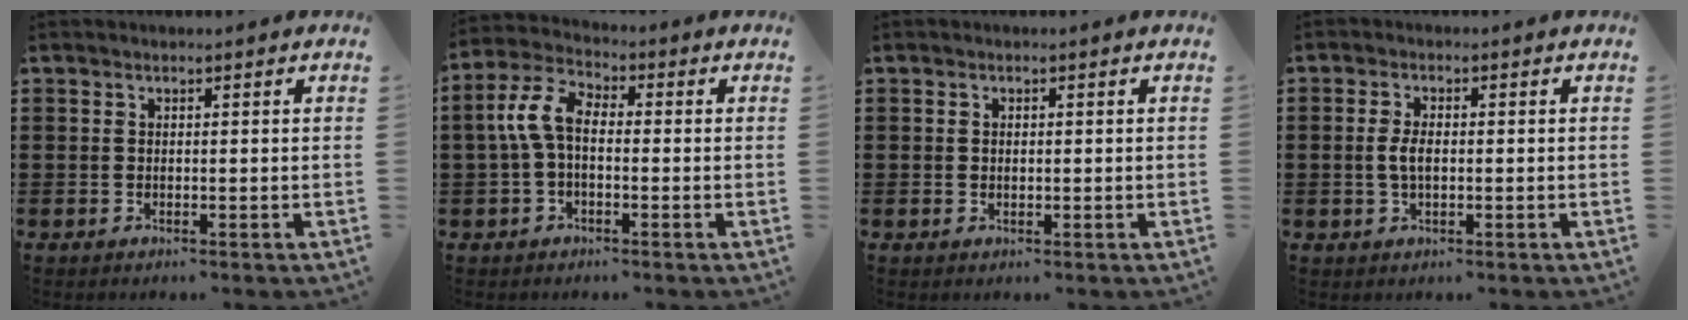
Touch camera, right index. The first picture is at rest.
{"total": 6.7, "force": [-0.2, 3.6, 5.6], "torque": [-0.141, 0.000, -0.014]}
{"total": 0.6, "force": [0.3, 0.4, 0.3], "torque": [-0.008, 0.004, 0.006]}
{"total": 2.9, "force": [-0.2, 1.4, 2.5], "torque": [-0.057, 0.002, -0.007]}